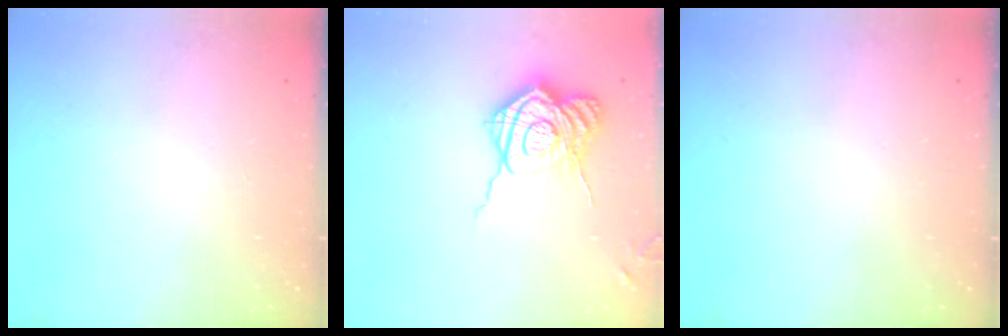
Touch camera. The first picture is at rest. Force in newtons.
{"total": 16.2, "press": 16.2, "slide": 0.5}
{"total": 0.0}